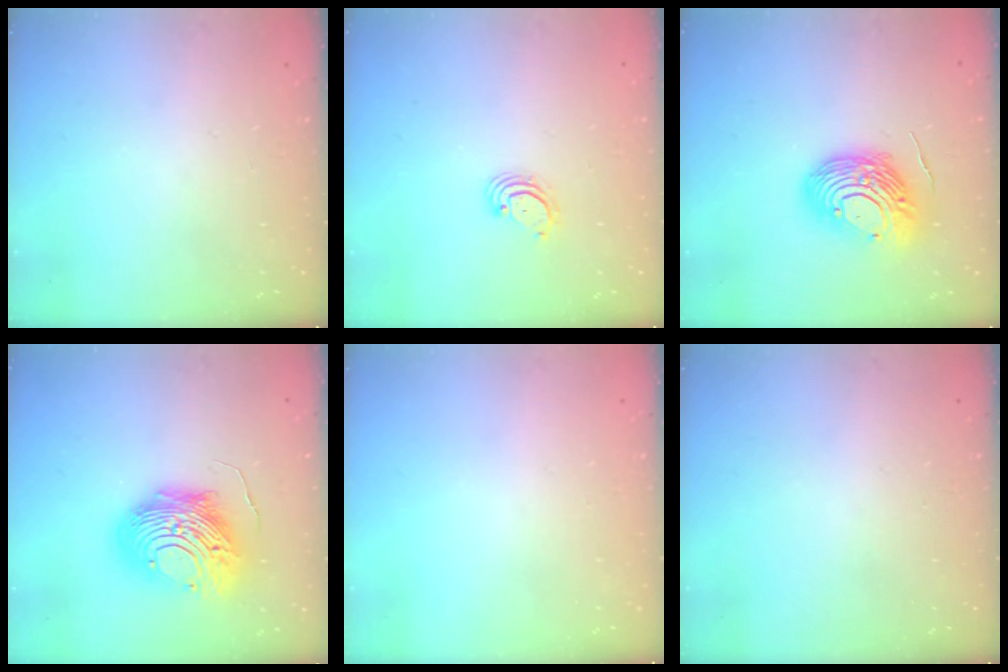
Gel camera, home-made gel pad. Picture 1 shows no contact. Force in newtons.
{"total": 3.0, "press": 3.0, "slide": 0.3}
{"total": 14.9, "press": 14.8, "slide": 1.6}
{"total": 15.7, "press": 15.6, "slide": 1.5}
{"total": 0.0}
{"total": 0.0}